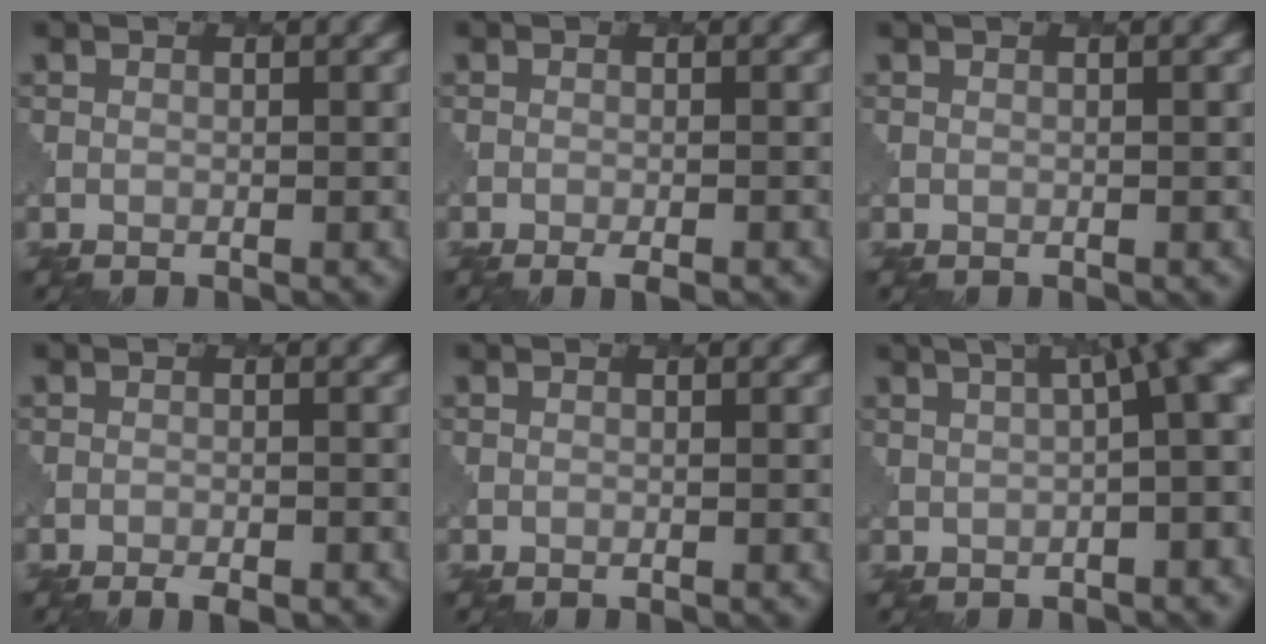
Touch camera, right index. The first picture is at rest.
{"total": 1.4, "force": [-0.9, 0.3, 1.1], "torque": [-0.014, -0.002, -0.014]}
{"total": 0.8, "force": [0.4, 0.2, 0.7], "torque": [-0.008, -0.004, 0.002]}
{"total": 1.6, "force": [-1.3, 0.4, 0.9], "torque": [-0.012, -0.002, -0.020]}
{"total": 0.0}
{"total": 11.5, "force": [2.0, 3.7, 10.7], "torque": [-0.067, 0.038, 0.028]}